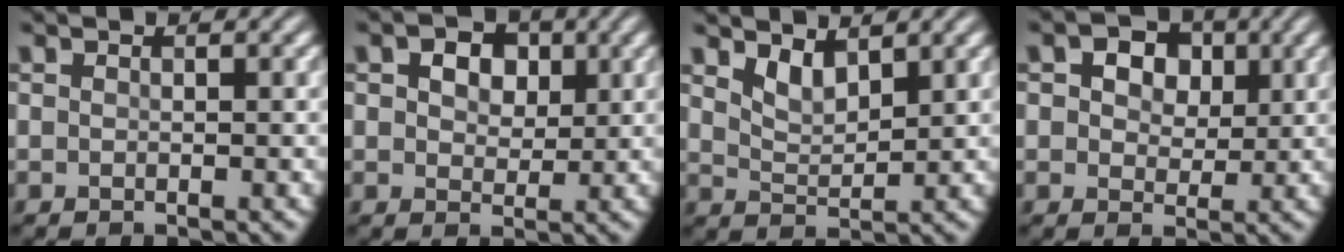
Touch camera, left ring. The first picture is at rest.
{"total": 4.4, "force": [1.9, 3.0, 2.6], "torque": [-0.044, 0.005, 0.015]}
{"total": 2.4, "force": [1.8, 0.9, 1.3], "torque": [-0.029, -0.009, 0.038]}
{"total": 5.2, "force": [2.1, 3.6, 3.2], "torque": [-0.047, 0.009, 0.010]}